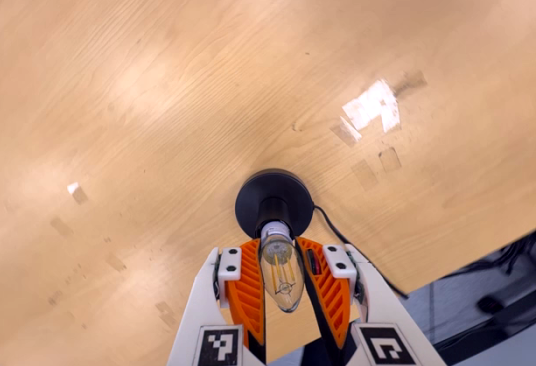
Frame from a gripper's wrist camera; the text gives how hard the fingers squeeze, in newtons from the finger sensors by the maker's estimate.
{"total": 15.0, "left": 15.7, "right": 14.3}